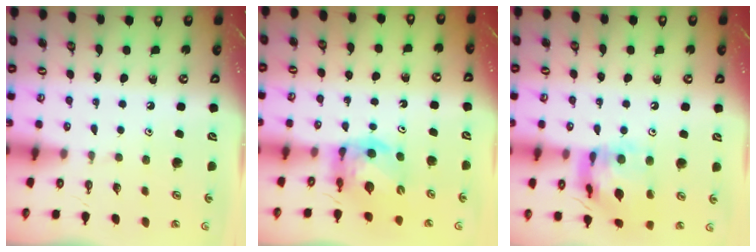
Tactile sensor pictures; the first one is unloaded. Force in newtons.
{"total": 8.1, "press": 8.1, "slide": 0.4}
{"total": 17.4, "press": 17.3, "slide": 1.4}